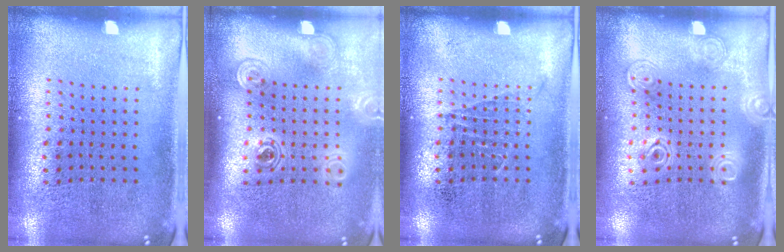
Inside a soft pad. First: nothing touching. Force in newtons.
{"total": 1.9, "press": 1.4, "slide": 1.2}
{"total": 0.6, "press": 0.6, "slide": 0.1}
{"total": 1.2, "press": 1.2, "slide": 0.3}